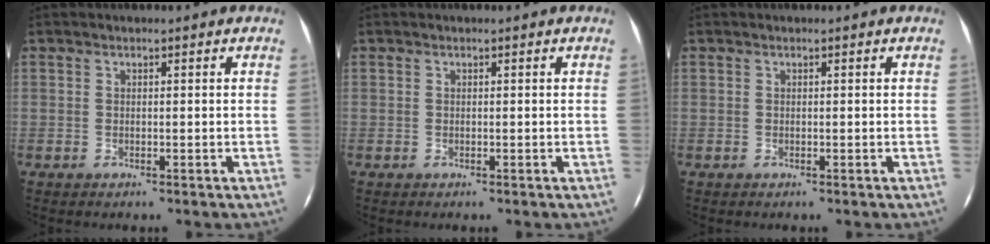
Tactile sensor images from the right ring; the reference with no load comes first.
{"total": 0.0}
{"total": 0.0}